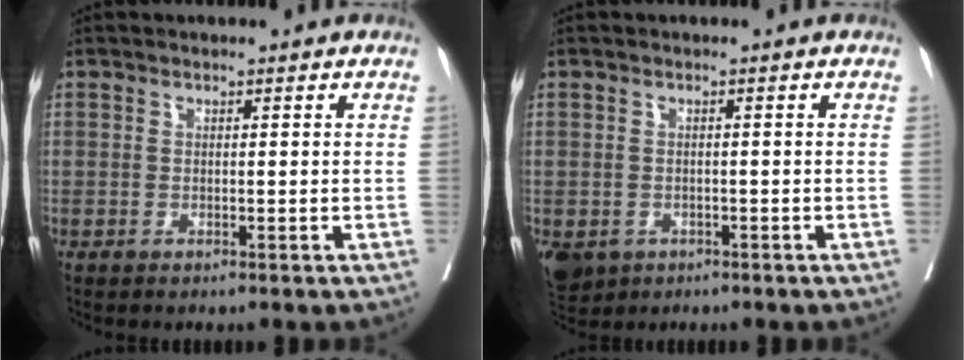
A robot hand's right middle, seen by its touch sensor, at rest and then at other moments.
{"total": 8.9, "force": [-4.1, 7.2, 3.3], "torque": [-0.095, -0.010, -0.055]}